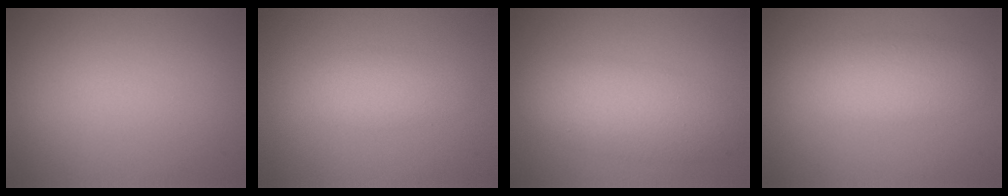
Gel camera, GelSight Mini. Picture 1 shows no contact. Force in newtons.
{"total": 2.4, "press": 2.4, "slide": 0.0}
{"total": 4.9, "press": 4.9, "slide": 0.2}
{"total": 4.1, "press": 4.0, "slide": 0.2}